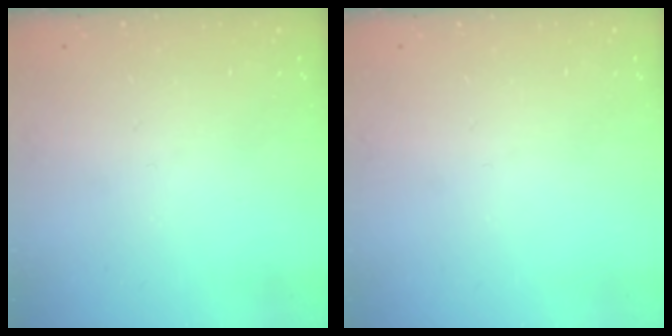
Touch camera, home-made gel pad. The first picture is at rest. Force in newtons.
{"total": 0.0}